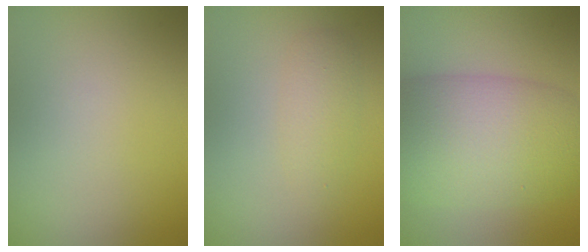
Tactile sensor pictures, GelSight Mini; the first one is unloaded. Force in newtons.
{"total": 1.9, "press": 1.9, "slide": 0.1}
{"total": 11.1, "press": 11.1, "slide": 0.3}